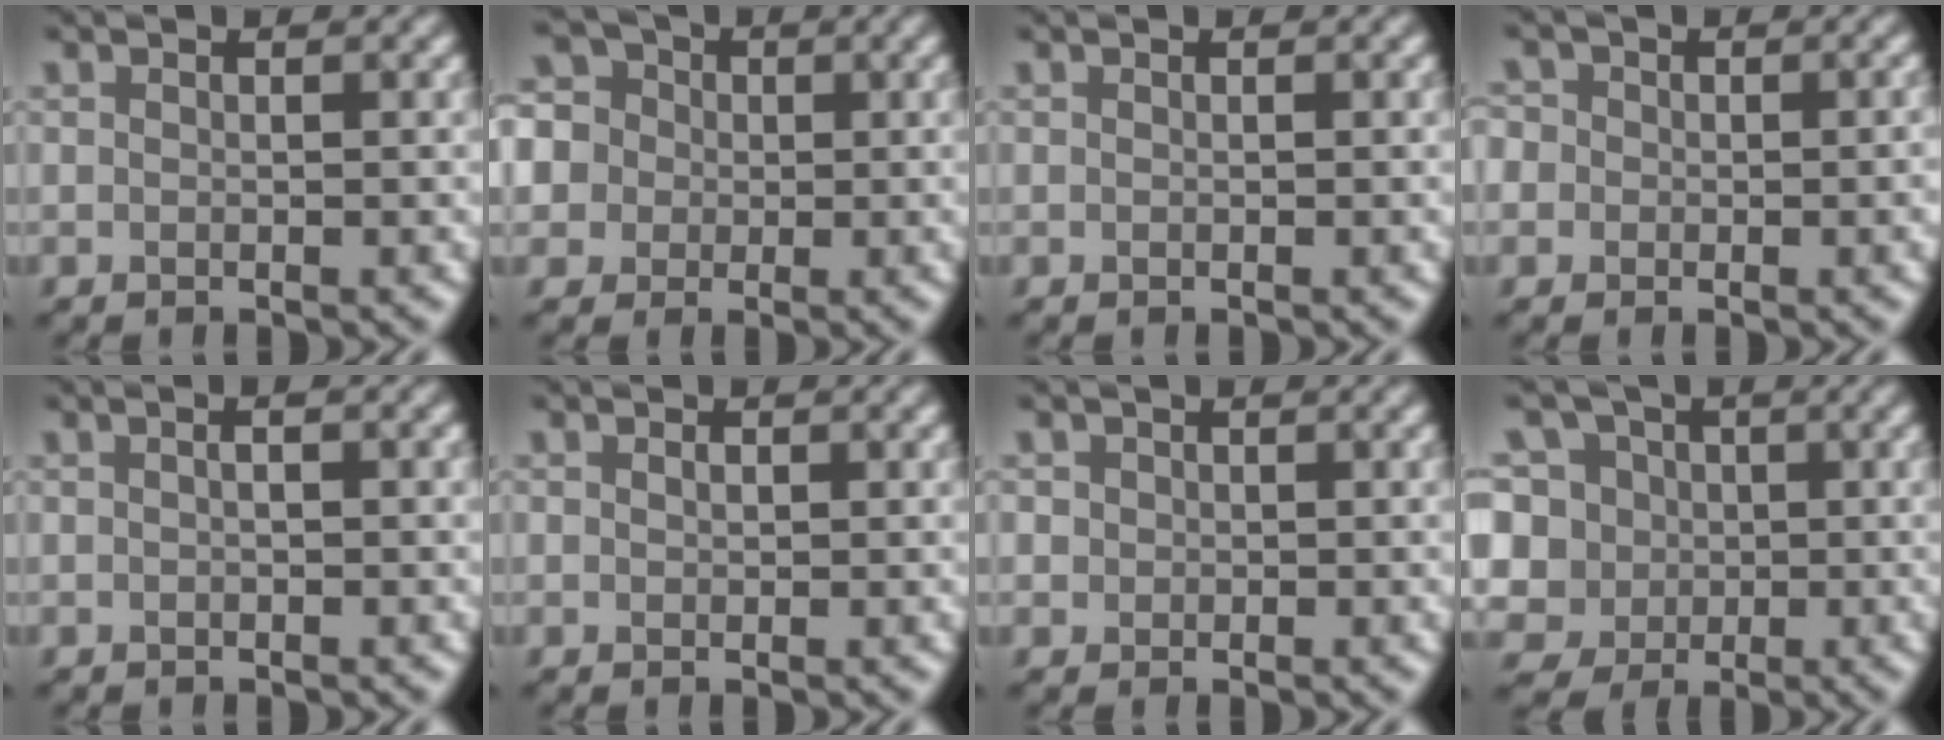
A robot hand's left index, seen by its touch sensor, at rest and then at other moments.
{"total": 9.2, "force": [2.8, 7.7, 4.3], "torque": [-0.089, 0.041, 0.015]}
{"total": 0.0}
{"total": 5.1, "force": [0.8, 4.2, 2.9], "torque": [-0.032, 0.025, -0.018]}
{"total": 1.1, "force": [0.0, 0.4, 1.0], "torque": [-0.015, 0.003, -0.002]}
{"total": 0.8, "force": [0.1, 0.7, 0.5], "torque": [-0.008, 0.000, 0.000]}
{"total": 1.6, "force": [0.4, 1.4, 0.5], "torque": [-0.011, 0.004, 0.009]}
{"total": 11.2, "force": [2.5, 9.5, 5.4], "torque": [-0.124, 0.045, 0.007]}